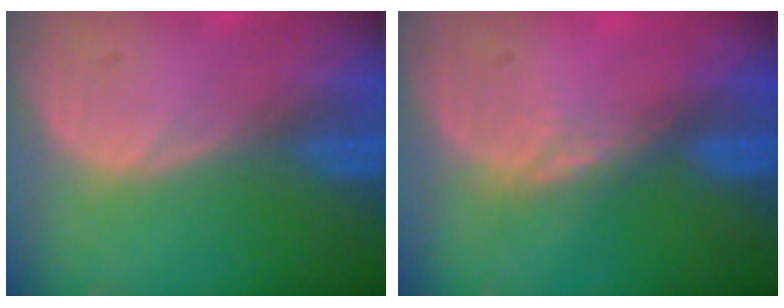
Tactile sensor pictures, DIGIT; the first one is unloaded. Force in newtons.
{"total": 2.4, "press": 1.9, "slide": 1.4}